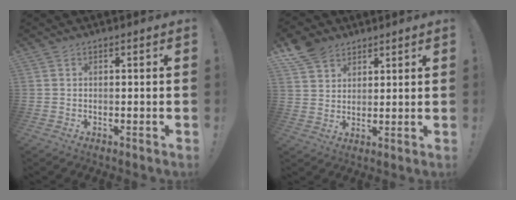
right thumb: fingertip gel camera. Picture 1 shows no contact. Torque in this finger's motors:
{"motor_torque": [-0.44, 0.65, -0.06, 0.22, 0.12]}